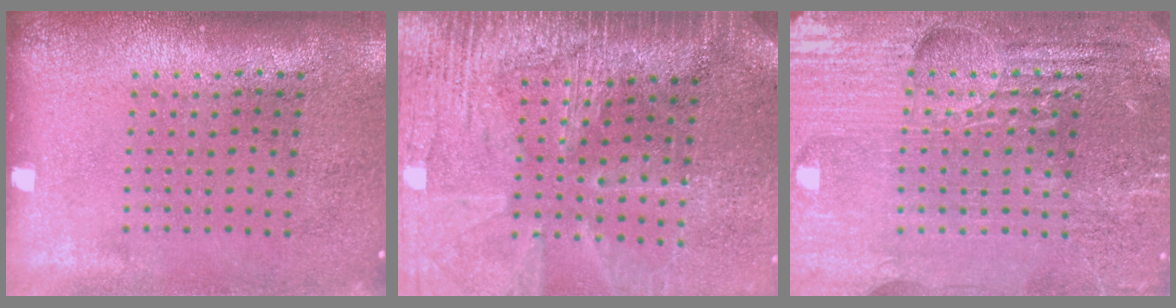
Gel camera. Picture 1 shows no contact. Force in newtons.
{"total": 3.4, "press": 3.2, "slide": 1.2}
{"total": 5.1, "press": 4.8, "slide": 1.9}